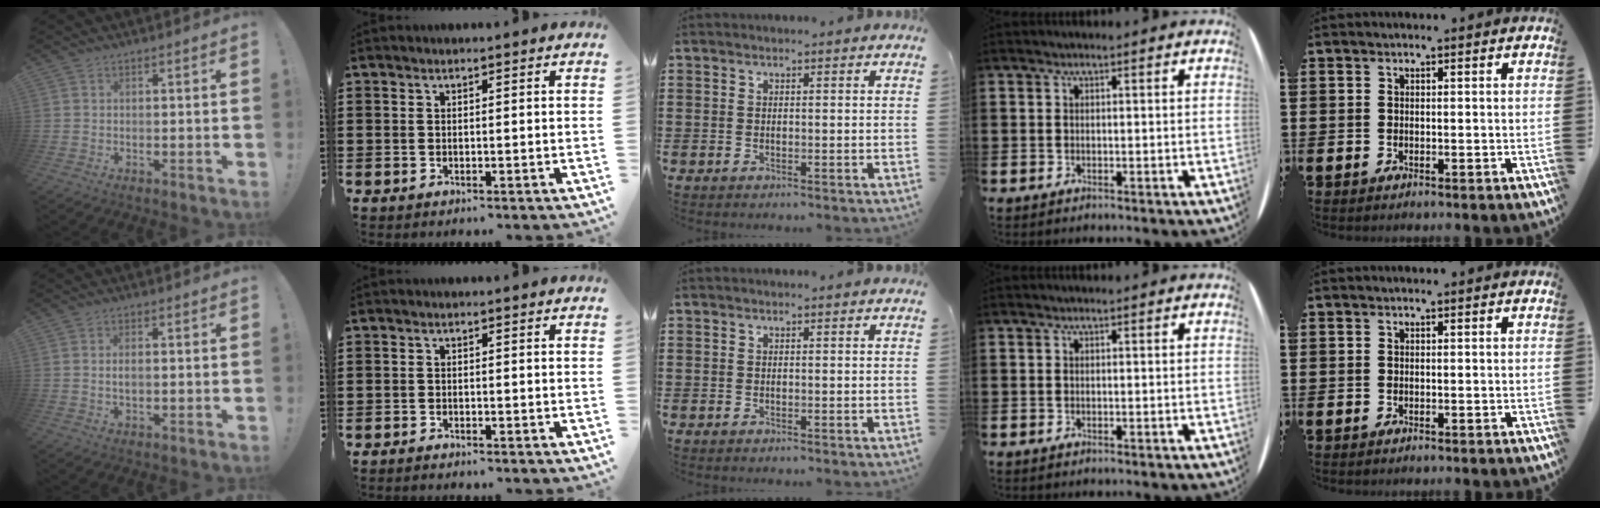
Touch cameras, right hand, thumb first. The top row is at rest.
{"thumb": {"total": 2.2, "force": [-0.1, 1.2, 1.8], "torque": [-0.034, 0.007, -0.003]}, "index": {"total": 0.9, "force": [-0.9, 0.0, -0.1], "torque": [-0.001, 0.001, -0.018]}}